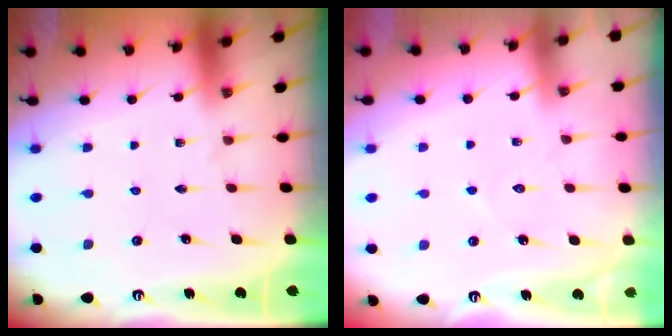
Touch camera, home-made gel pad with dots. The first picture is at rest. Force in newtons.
{"total": 3.7, "press": 3.7, "slide": 0.3}